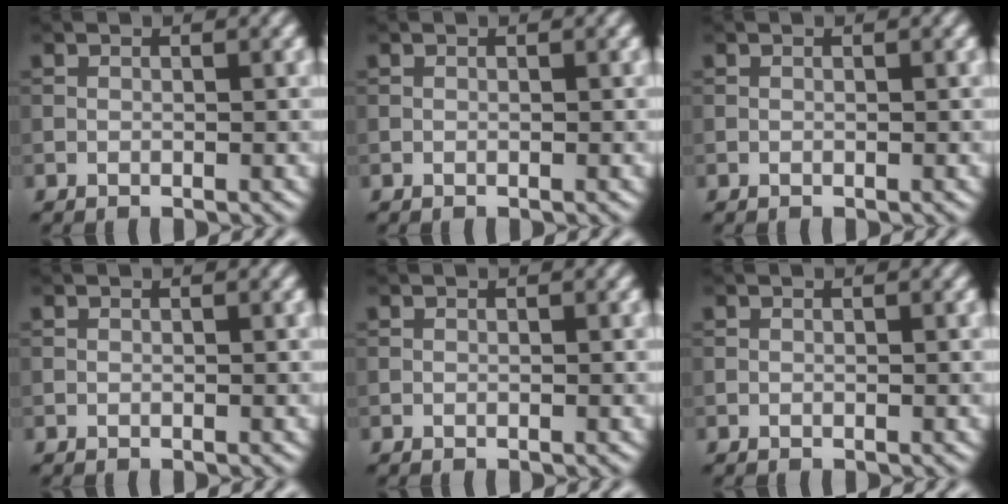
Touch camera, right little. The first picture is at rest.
{"total": 0.0}
{"total": 0.0}
{"total": 0.0}
{"total": 0.0}
{"total": 0.0}